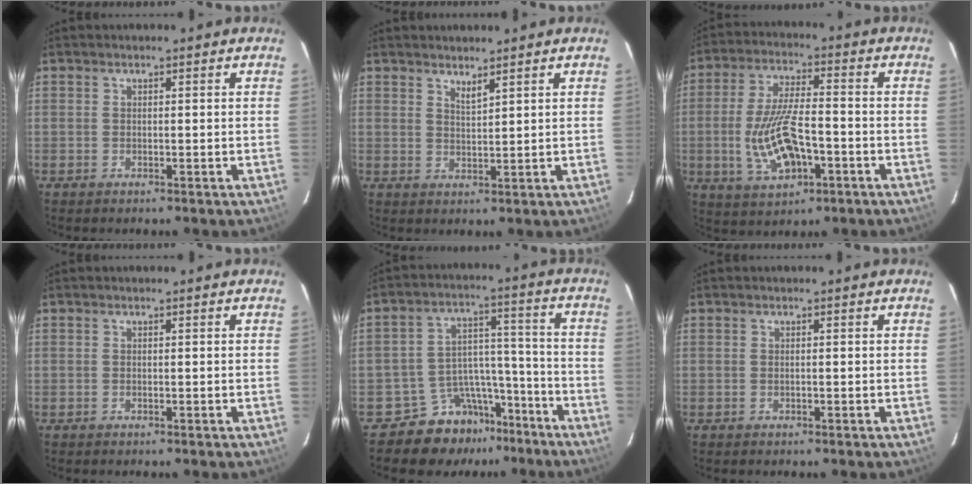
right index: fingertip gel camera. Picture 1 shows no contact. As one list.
[{"total": 2.1, "force": [1.8, 0.2, 1.0], "torque": [-0.018, -0.002, 0.031]}, {"total": 12.7, "force": [-3.6, 5.1, 11.0], "torque": [-0.230, -0.004, -0.057]}, {"total": 0.0}, {"total": 10.5, "force": [-8.6, 5.9, 1.1], "torque": [-0.019, 0.058, -0.132]}, {"total": 0.0}]